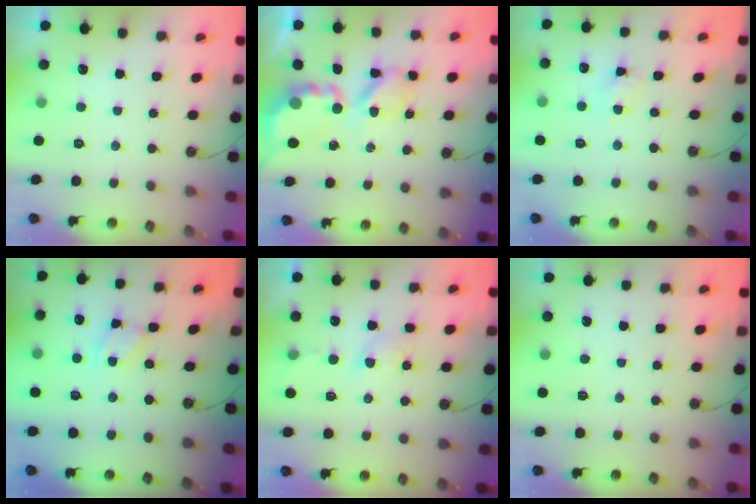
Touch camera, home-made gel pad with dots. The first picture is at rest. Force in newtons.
{"total": 7.9, "press": 7.9, "slide": 0.5}
{"total": 4.9, "press": 4.8, "slide": 0.7}
{"total": 2.7, "press": 2.7, "slide": 0.4}
{"total": 3.9, "press": 3.9, "slide": 0.4}
{"total": 0.0}